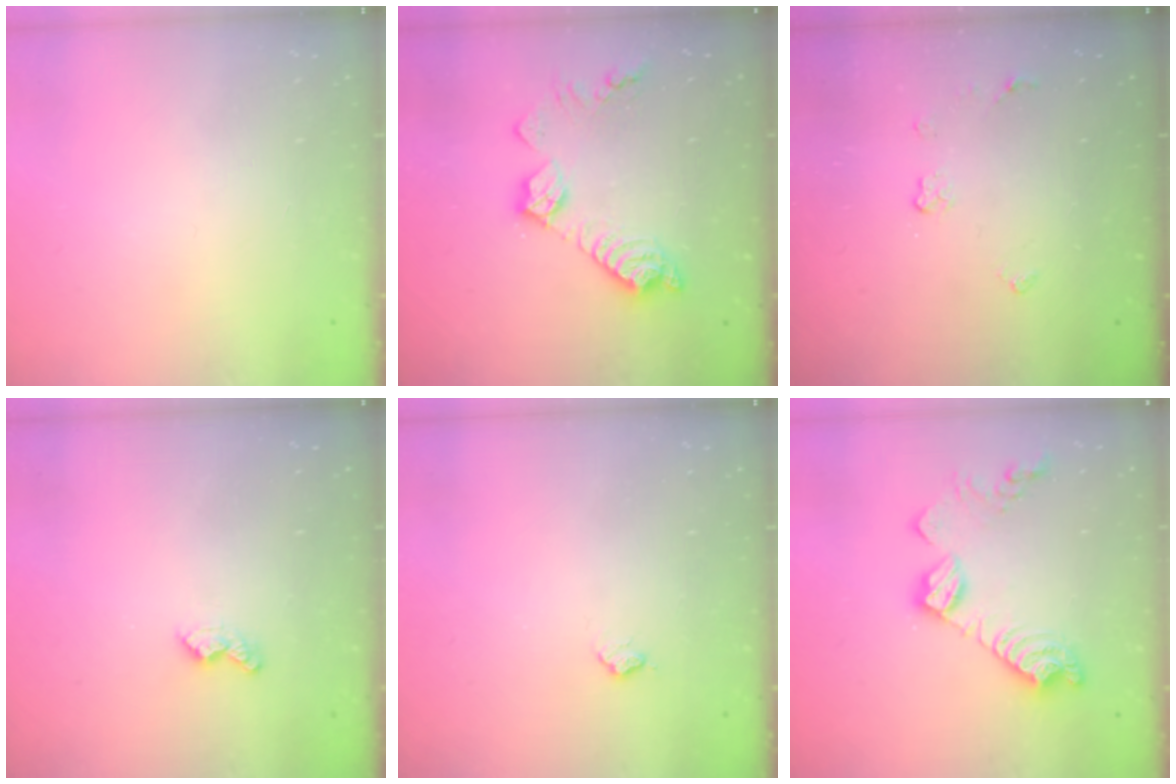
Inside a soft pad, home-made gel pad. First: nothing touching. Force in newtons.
{"total": 13.5, "press": 13.5, "slide": 0.9}
{"total": 3.7, "press": 3.7, "slide": 0.6}
{"total": 4.5, "press": 4.4, "slide": 0.8}
{"total": 5.7, "press": 5.7, "slide": 0.7}
{"total": 14.5, "press": 14.5, "slide": 0.8}